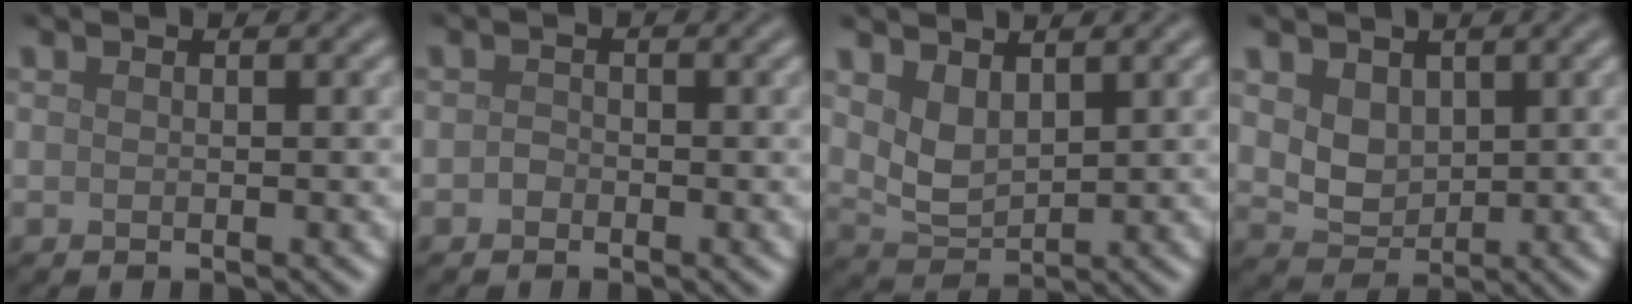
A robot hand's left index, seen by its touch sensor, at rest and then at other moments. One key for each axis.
{"total": 0.9, "fx": -0.4, "fy": 0.7, "fz": 0.3, "tx": -0.004, "ty": -0.001, "tz": -0.011}
{"total": 3.1, "fx": 1.6, "fy": 1.7, "fz": 2.0, "tx": -0.048, "ty": -0.008, "tz": 0.039}
{"total": 2.8, "fx": 1.1, "fy": 2.1, "fz": 1.5, "tx": -0.034, "ty": -0.007, "tz": 0.023}